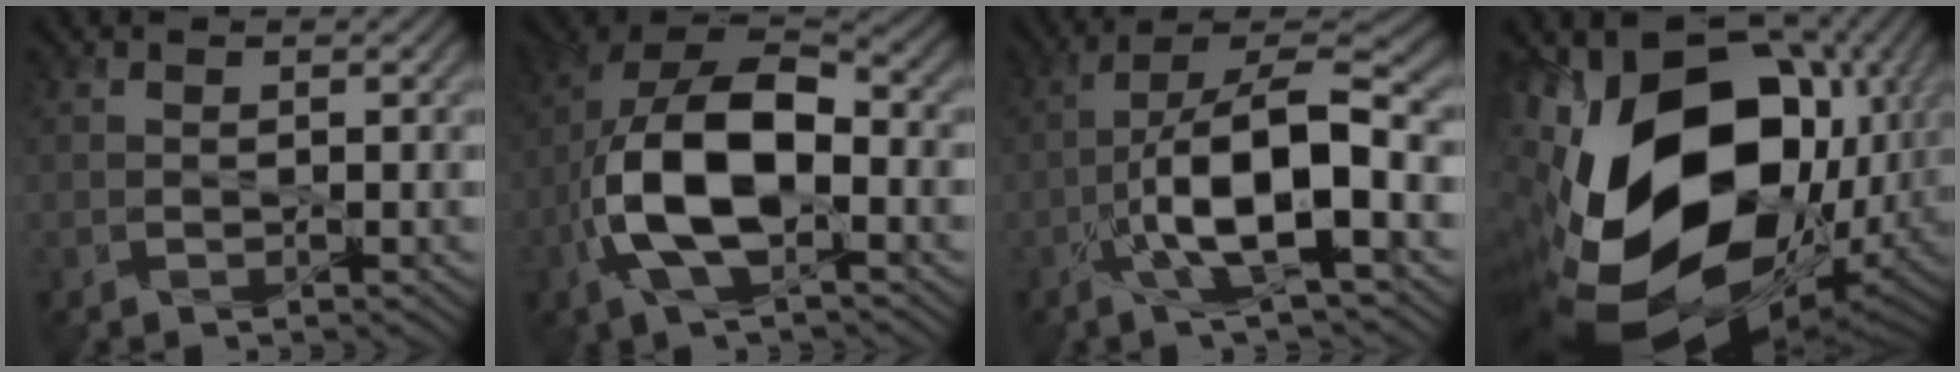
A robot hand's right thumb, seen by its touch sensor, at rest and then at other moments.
{"total": 13.5, "force": [-3.2, 6.7, 11.3], "torque": [-0.230, 0.001, -0.071]}
{"total": 10.8, "force": [-3.5, 2.6, 9.9], "torque": [-0.180, 0.016, -0.064]}
{"total": 22.7, "force": [-1.3, 13.8, 17.9], "torque": [-0.366, -0.054, 0.005]}